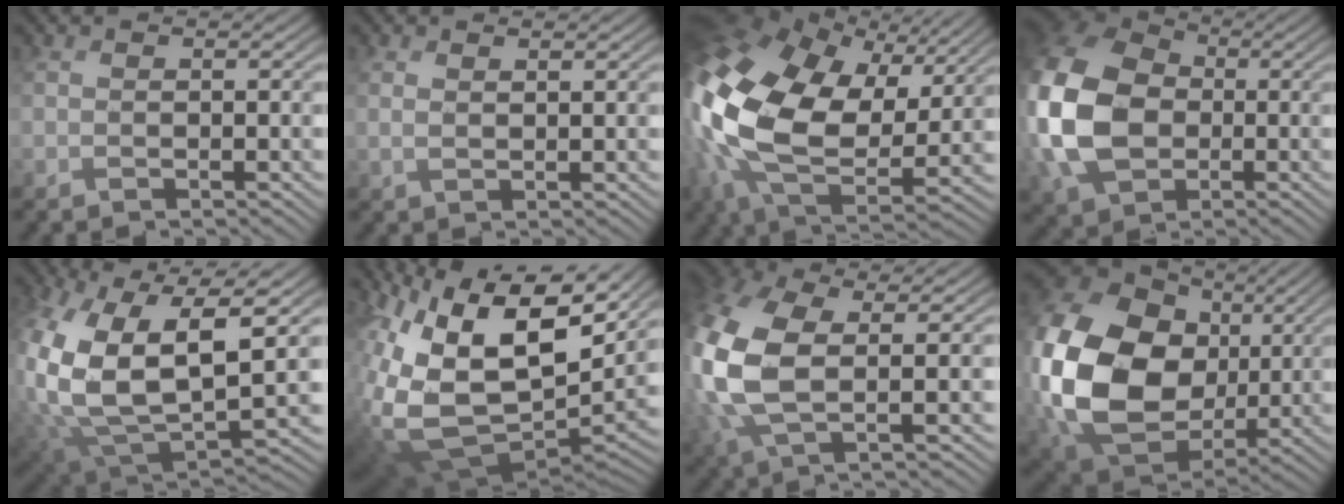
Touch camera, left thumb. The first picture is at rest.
{"total": 1.5, "force": [1.1, 0.4, 1.0], "torque": [-0.021, -0.001, 0.025]}
{"total": 19.8, "force": [4.3, 13.5, 13.9], "torque": [-0.358, -0.011, 0.085]}
{"total": 17.4, "force": [-1.4, 12.9, 11.6], "torque": [-0.322, -0.024, -0.021]}
{"total": 16.8, "force": [0.6, 10.7, 12.9], "torque": [-0.307, -0.042, 0.020]}
{"total": 17.7, "force": [3.7, 11.4, 13.1], "torque": [-0.283, -0.042, 0.098]}
{"total": 13.6, "force": [0.6, 7.7, 11.2], "torque": [-0.310, -0.015, 0.022]}
{"total": 22.0, "force": [1.1, 17.2, 13.7], "torque": [-0.385, -0.031, 0.044]}